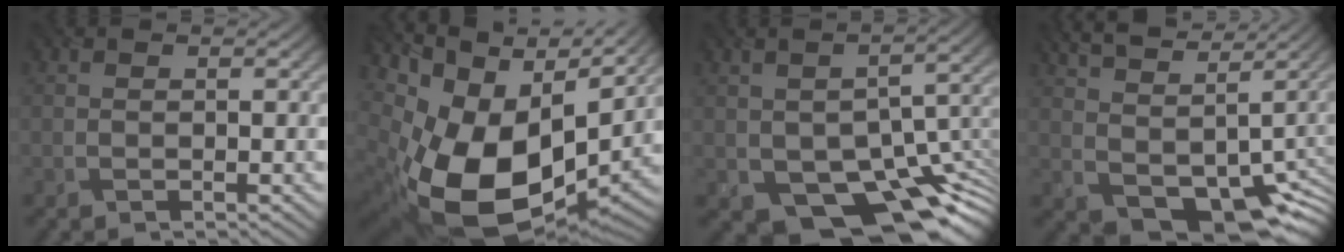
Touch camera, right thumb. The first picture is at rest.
{"total": 18.7, "force": [-0.7, 12.3, 14.1], "torque": [-0.293, -0.045, 0.014]}
{"total": 16.9, "force": [-7.3, 9.7, 11.8], "torque": [-0.174, -0.026, -0.088]}
{"total": 12.5, "force": [3.7, 7.7, 9.1], "torque": [-0.166, -0.017, 0.101]}